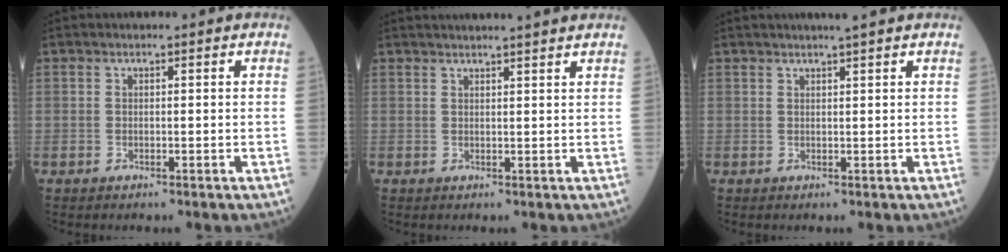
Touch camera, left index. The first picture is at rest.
{"total": 7.9, "force": [7.3, -0.8, 3.1], "torque": [-0.037, 0.026, 0.080]}
{"total": 2.5, "force": [2.0, -0.4, 1.3], "torque": [-0.017, 0.006, 0.030]}